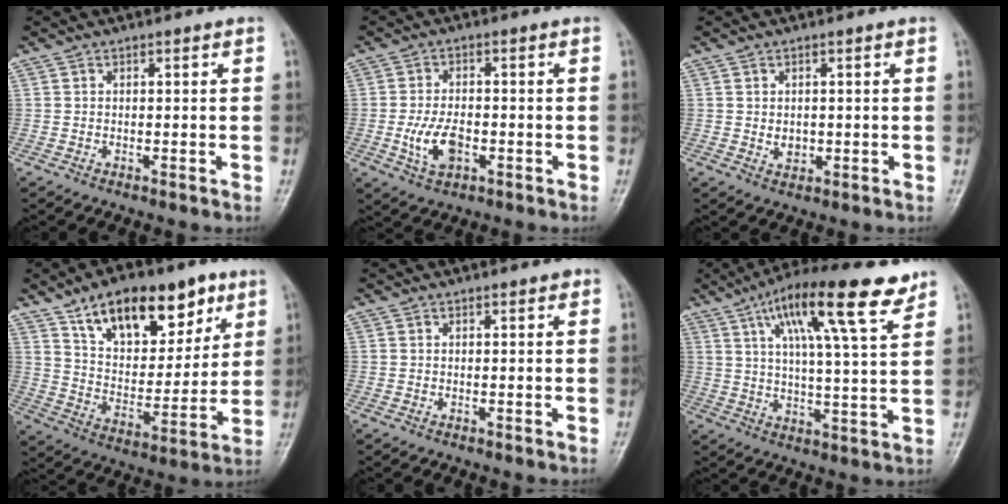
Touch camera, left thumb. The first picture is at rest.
{"total": 6.7, "force": [-1.8, 3.8, 5.2], "torque": [-0.099, 0.004, -0.030]}
{"total": 2.2, "force": [0.1, 1.8, 1.3], "torque": [-0.015, -0.002, 0.007]}
{"total": 20.2, "force": [11.6, 10.5, 12.7], "torque": [-0.145, -0.039, 0.195]}
{"total": 0.6, "force": [0.4, 0.2, 0.3], "torque": [-0.005, -0.002, 0.003]}
{"total": 17.5, "force": [9.8, 3.6, 14.0], "torque": [-0.212, -0.022, 0.156]}